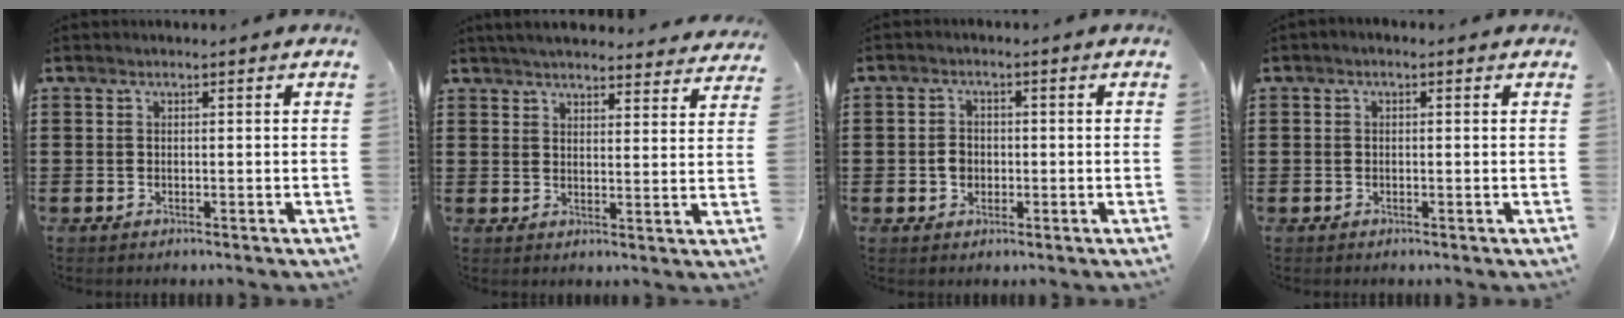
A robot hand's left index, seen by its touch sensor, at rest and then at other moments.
{"total": 4.2, "force": [4.1, 0.2, 0.8], "torque": [-0.030, -0.017, 0.074]}
{"total": 2.5, "force": [-0.4, 2.1, 1.3], "torque": [-0.030, 0.005, -0.010]}
{"total": 0.7, "force": [-0.4, 0.3, 0.4], "torque": [-0.010, -0.002, -0.008]}